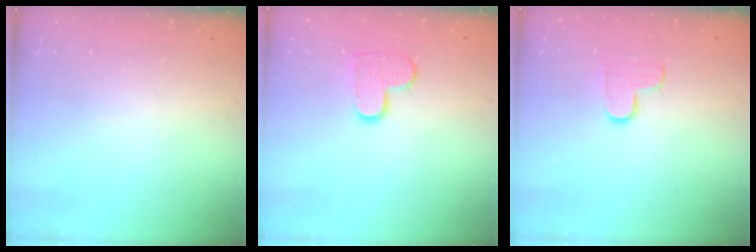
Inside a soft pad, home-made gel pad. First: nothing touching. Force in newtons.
{"total": 8.3, "press": 8.2, "slide": 0.5}
{"total": 5.5, "press": 5.5, "slide": 0.5}